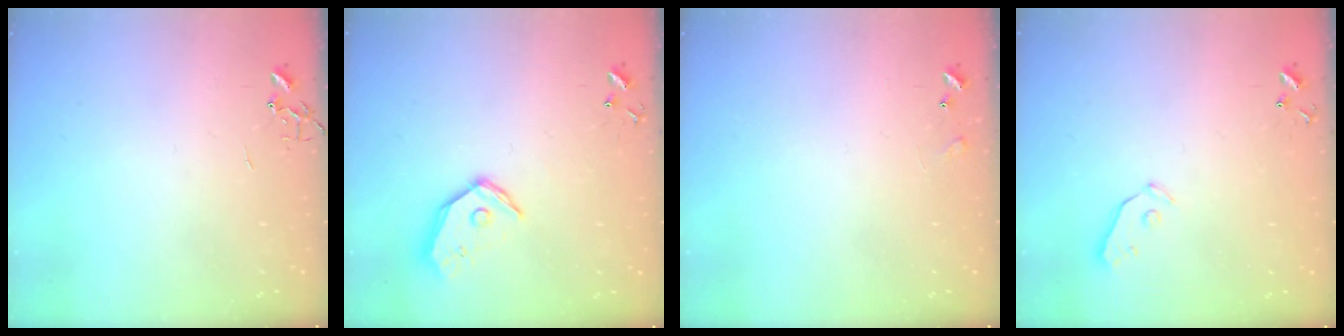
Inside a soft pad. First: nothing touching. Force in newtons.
{"total": 12.3, "press": 12.1, "slide": 1.9}
{"total": 5.9, "press": 5.9, "slide": 0.9}
{"total": 3.8, "press": 3.8, "slide": 0.4}